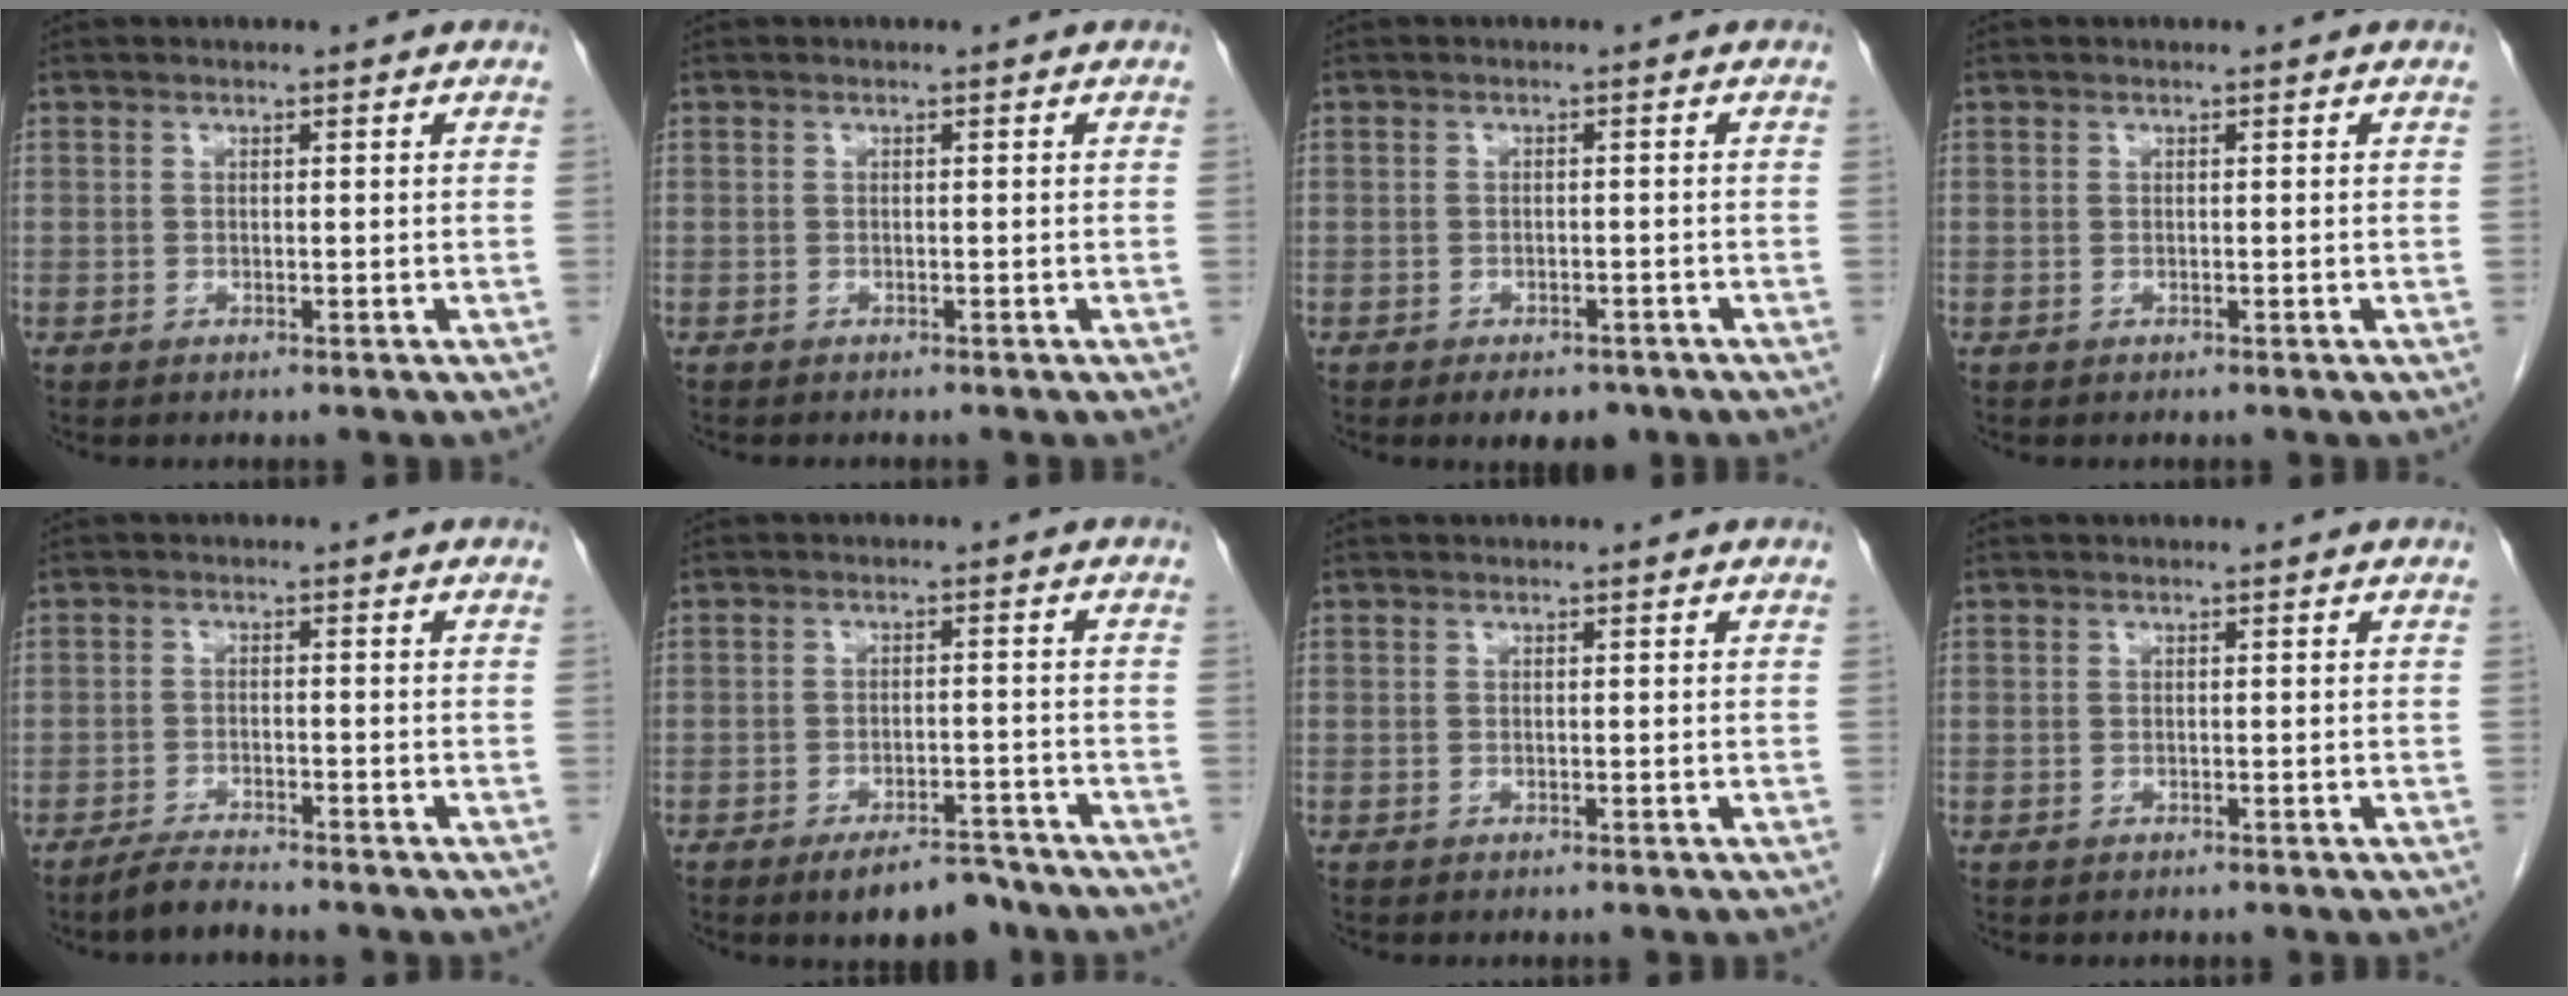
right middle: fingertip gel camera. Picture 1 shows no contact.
{"total": 1.1, "force": [-1.0, 0.2, 0.4], "torque": [-0.008, -0.003, -0.014]}
{"total": 4.4, "force": [-3.3, 2.3, 2.0], "torque": [-0.017, 0.001, -0.039]}
{"total": 0.0}
{"total": 3.1, "force": [-2.9, -0.2, 1.1], "torque": [-0.027, -0.012, -0.056]}
{"total": 6.0, "force": [-4.8, 2.1, 3.1], "torque": [-0.041, 0.001, -0.071]}
{"total": 0.0}
{"total": 0.0}